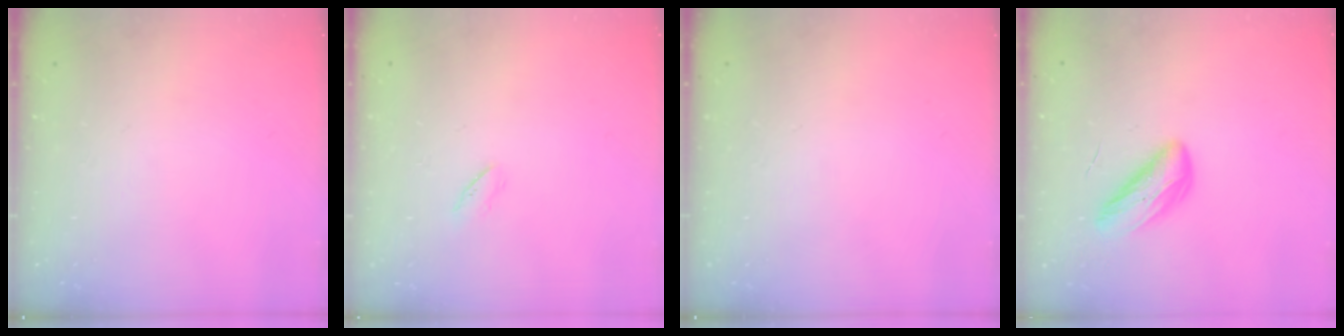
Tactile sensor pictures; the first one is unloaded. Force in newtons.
{"total": 2.0, "press": 1.9, "slide": 0.7}
{"total": 0.0}
{"total": 6.1, "press": 6.1, "slide": 0.3}